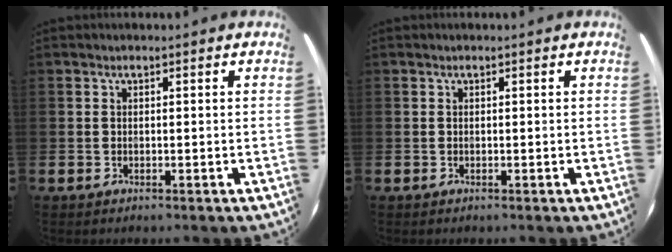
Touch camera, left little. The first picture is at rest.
{"total": 0.0}